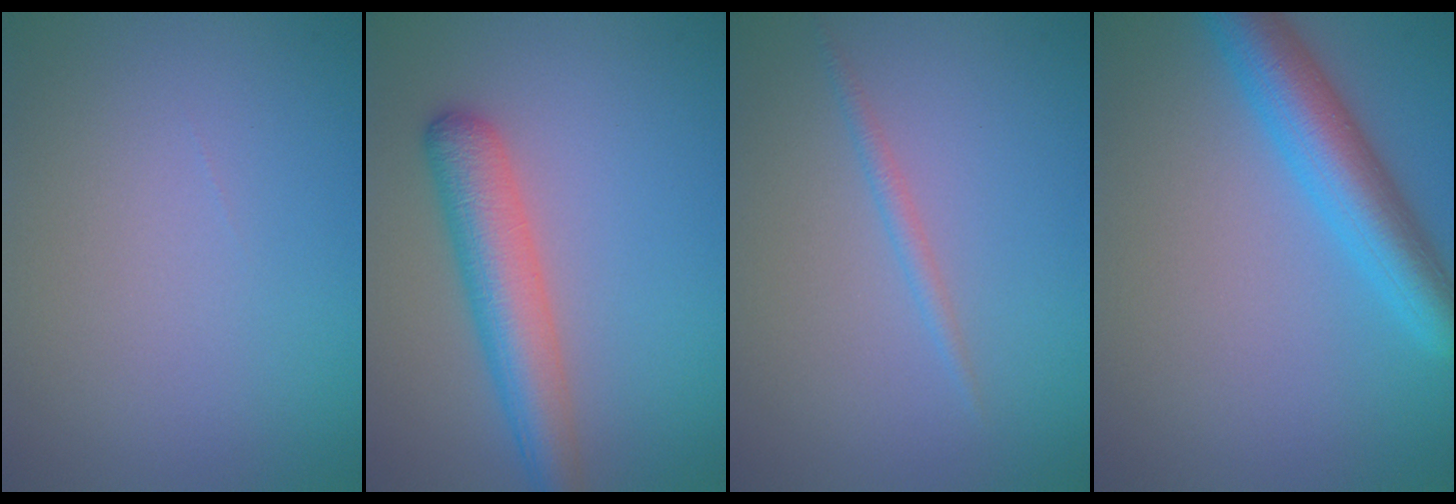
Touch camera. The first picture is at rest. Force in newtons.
{"total": 5.2, "press": 5.2, "slide": 0.3}
{"total": 1.0, "press": 1.0, "slide": 0.0}
{"total": 5.8, "press": 5.8, "slide": 0.1}